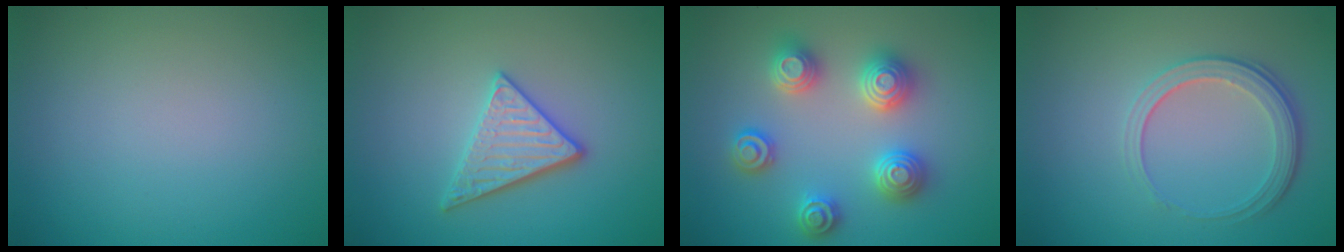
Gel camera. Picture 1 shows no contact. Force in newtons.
{"total": 3.1, "press": 2.9, "slide": 1.1}
{"total": 4.4, "press": 4.4, "slide": 0.7}
{"total": 3.7, "press": 2.7, "slide": 2.5}